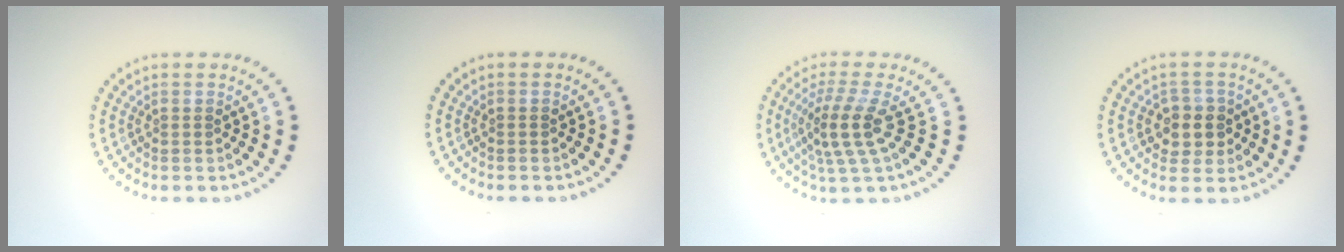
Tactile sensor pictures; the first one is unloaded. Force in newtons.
{"total": 0.0}
{"total": 3.8, "press": 3.0, "slide": 2.3}
{"total": 2.8, "press": 2.6, "slide": 1.0}